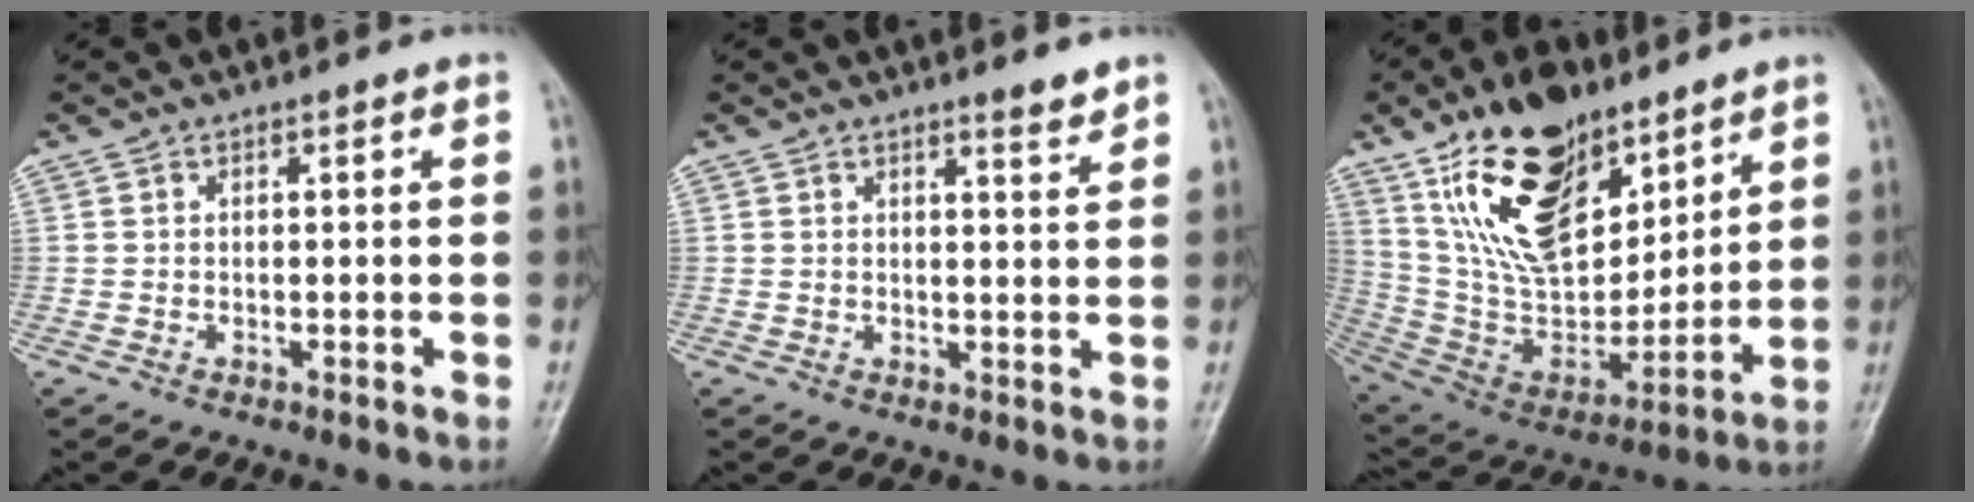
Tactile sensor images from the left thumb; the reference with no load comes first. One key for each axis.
{"total": 2.7, "fx": 2.2, "fy": 0.2, "fz": 1.4, "tx": -0.017, "ty": -0.022, "tz": 0.033}
{"total": 24.0, "fx": 13.6, "fy": 12.3, "fz": 15.5, "tx": -0.232, "ty": -0.063, "tz": 0.258}